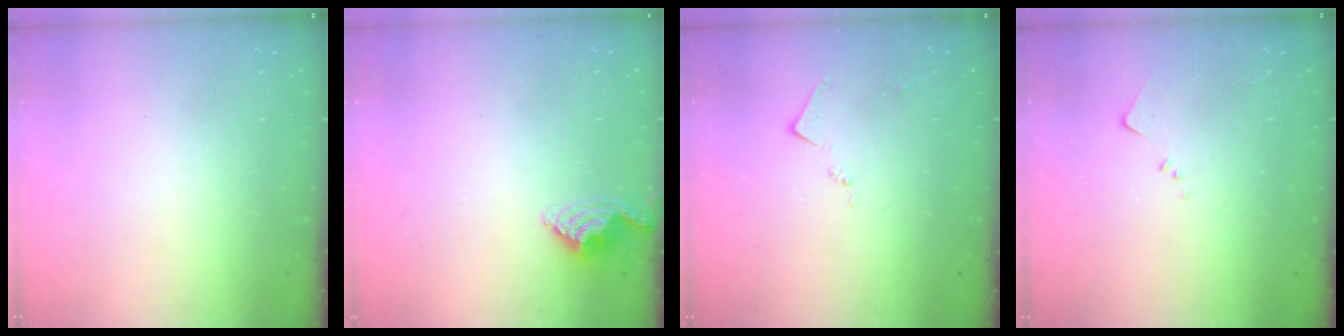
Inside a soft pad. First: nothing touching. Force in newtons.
{"total": 6.4, "press": 6.4, "slide": 0.6}
{"total": 7.1, "press": 7.0, "slide": 0.9}
{"total": 3.8, "press": 3.7, "slide": 0.5}